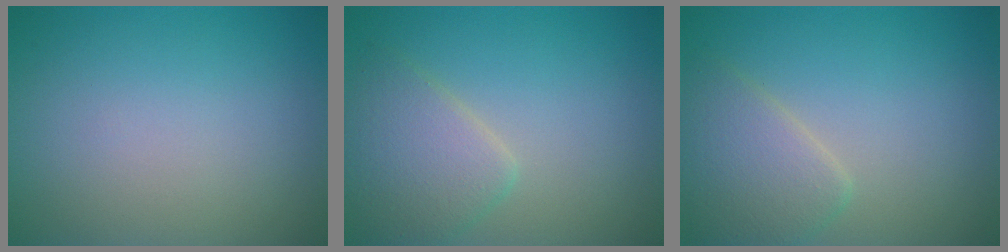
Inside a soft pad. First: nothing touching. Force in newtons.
{"total": 3.8, "press": 3.8, "slide": 0.2}
{"total": 3.6, "press": 3.6, "slide": 0.1}